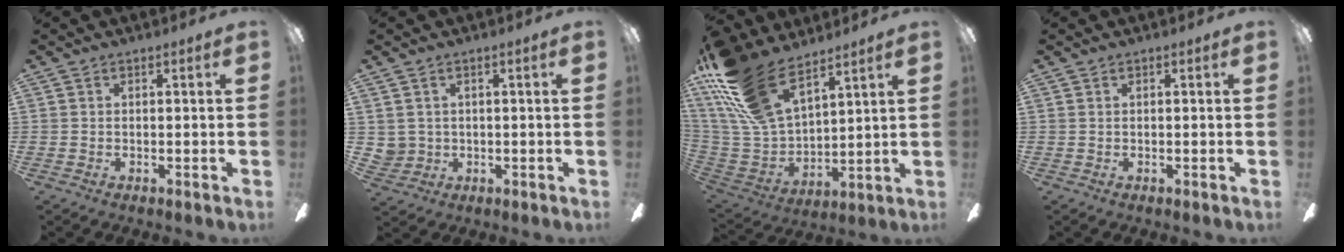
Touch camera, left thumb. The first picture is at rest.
{"total": 3.1, "force": [1.3, 2.8, -0.1], "torque": [-0.008, 0.003, 0.028]}
{"total": 21.4, "force": [14.4, 9.9, 12.4], "torque": [-0.290, -0.083, 0.263]}
{"total": 0.0}